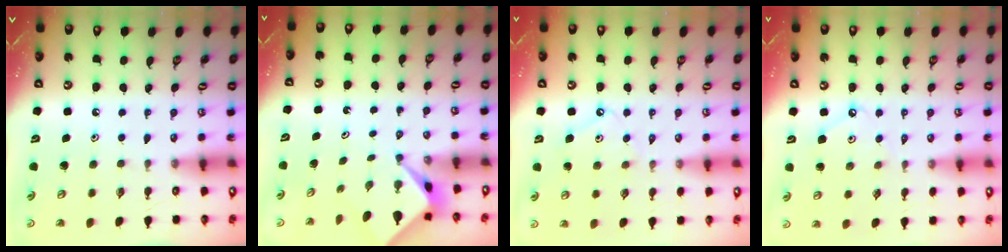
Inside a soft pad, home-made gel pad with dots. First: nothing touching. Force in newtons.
{"total": 2.3, "press": 2.3, "slide": 0.3}
{"total": 6.8, "press": 6.7, "slide": 0.8}
{"total": 3.7, "press": 3.7, "slide": 0.5}